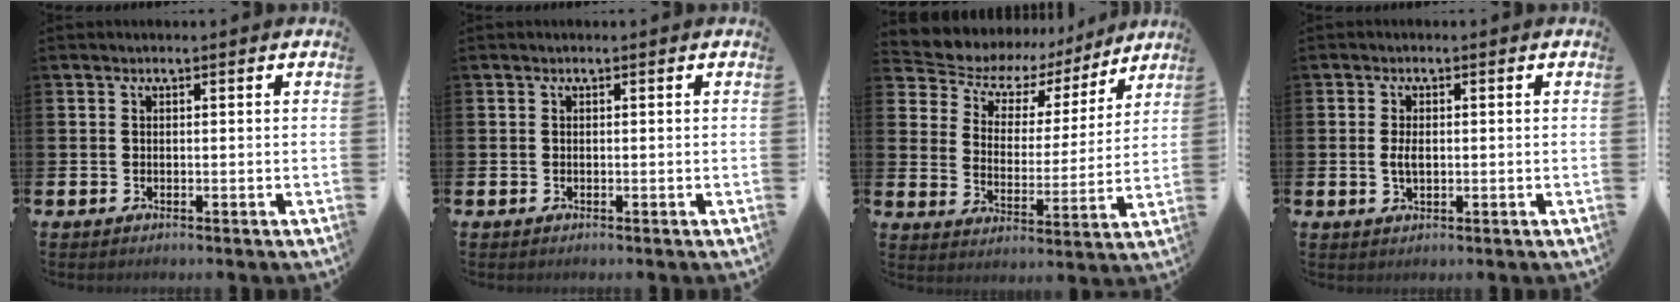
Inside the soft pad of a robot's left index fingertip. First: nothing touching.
{"total": 0.0}
{"total": 5.4, "force": [4.0, 3.6, 0.8], "torque": [-0.045, -0.034, 0.061]}
{"total": 2.5, "force": [0.1, 1.2, 2.2], "torque": [-0.036, 0.002, -0.001]}